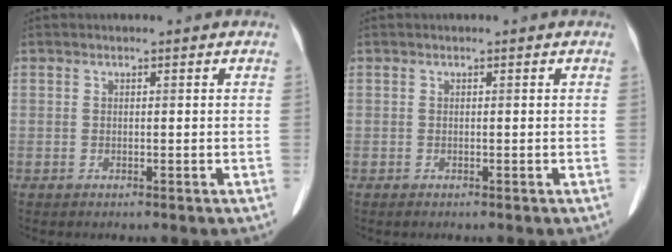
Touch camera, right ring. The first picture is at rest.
{"total": 0.0}